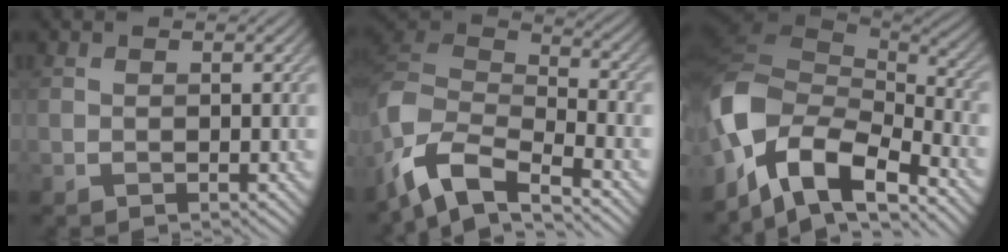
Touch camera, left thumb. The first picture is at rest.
{"total": 9.6, "force": [-6.6, 3.7, 5.9], "torque": [-0.138, -0.010, -0.134]}
{"total": 14.1, "force": [-5.5, 7.9, 10.2], "torque": [-0.250, -0.012, -0.102]}